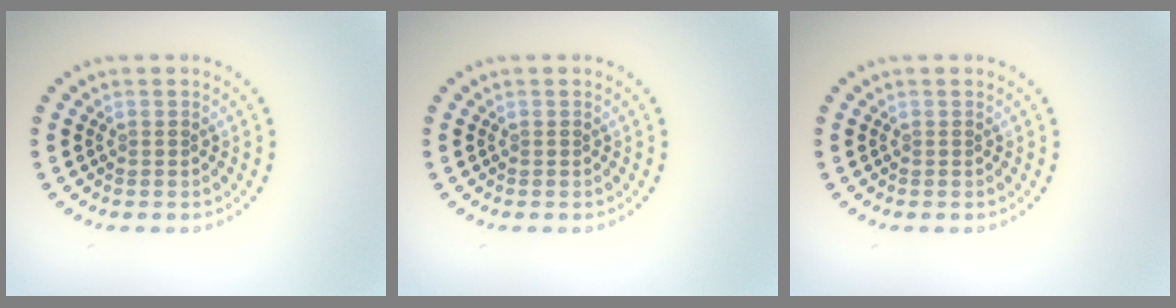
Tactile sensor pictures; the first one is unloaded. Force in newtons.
{"total": 0.0}
{"total": 0.0}